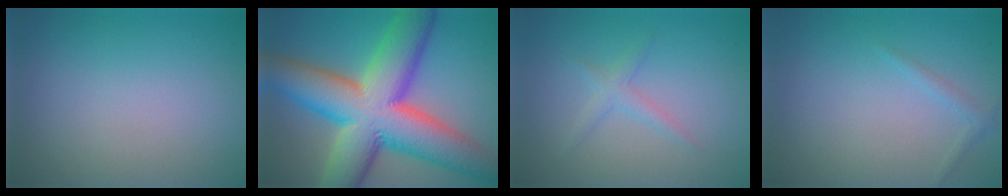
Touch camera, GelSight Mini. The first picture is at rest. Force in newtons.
{"total": 15.7, "press": 15.7, "slide": 0.4}
{"total": 1.4, "press": 1.4, "slide": 0.1}
{"total": 0.9, "press": 0.9, "slide": 0.1}